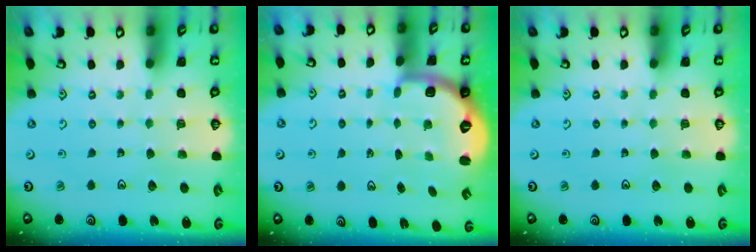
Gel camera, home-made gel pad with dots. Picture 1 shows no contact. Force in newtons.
{"total": 2.5, "press": 2.0, "slide": 1.6}
{"total": 0.0}